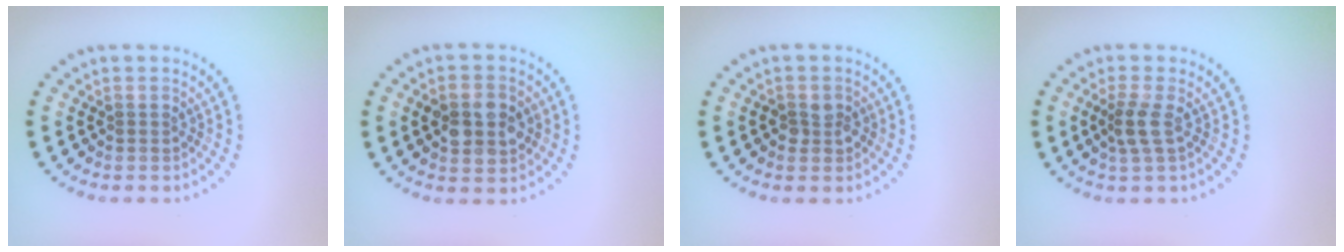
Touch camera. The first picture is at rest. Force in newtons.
{"total": 4.5, "press": 4.5, "slide": 0.1}
{"total": 1.4, "press": 1.4, "slide": 0.4}
{"total": 2.0, "press": 1.6, "slide": 1.3}